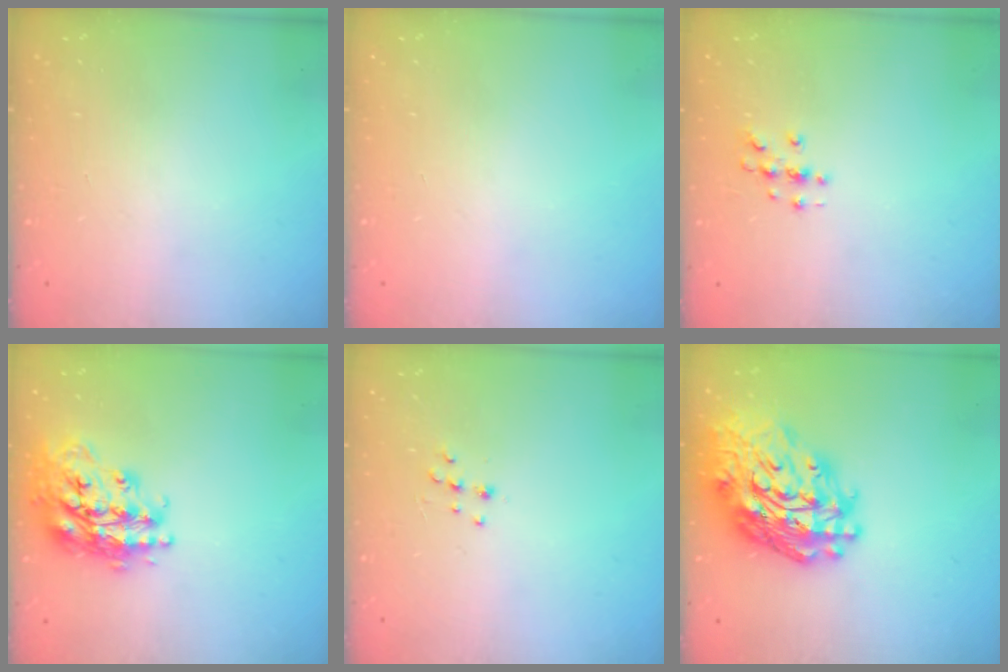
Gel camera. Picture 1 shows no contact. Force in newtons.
{"total": 0.0}
{"total": 3.0, "press": 3.0, "slide": 0.3}
{"total": 20.1, "press": 20.1, "slide": 1.4}
{"total": 5.3, "press": 5.2, "slide": 0.7}
{"total": 24.3, "press": 24.2, "slide": 2.6}